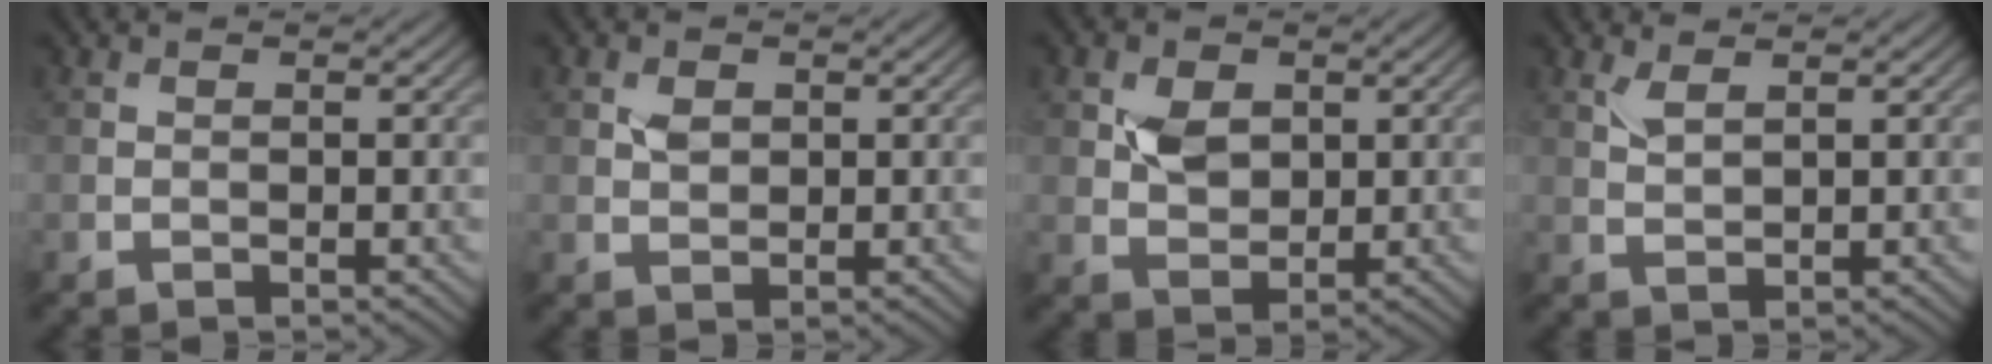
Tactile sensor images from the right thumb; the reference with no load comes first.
{"total": 1.7, "force": [0.6, 1.3, 1.0], "torque": [-0.020, -0.001, 0.012]}
{"total": 4.1, "force": [1.2, 3.1, 2.5], "torque": [-0.051, -0.003, 0.021]}
{"total": 1.8, "force": [1.3, 0.4, 1.2], "torque": [-0.034, -0.001, 0.029]}